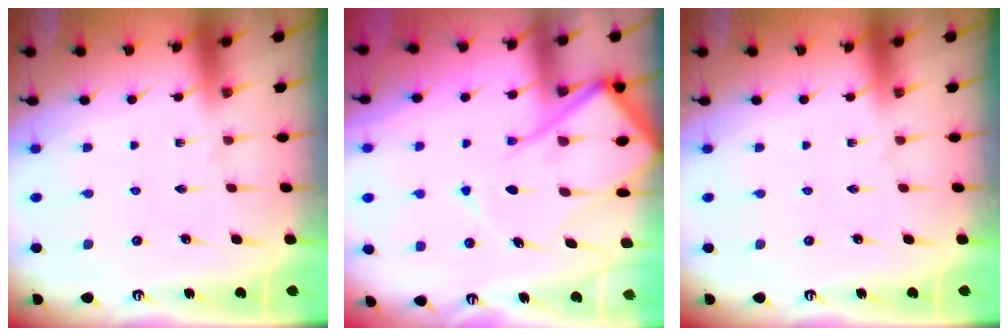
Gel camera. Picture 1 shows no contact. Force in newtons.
{"total": 16.0, "press": 15.9, "slide": 1.5}
{"total": 0.0}